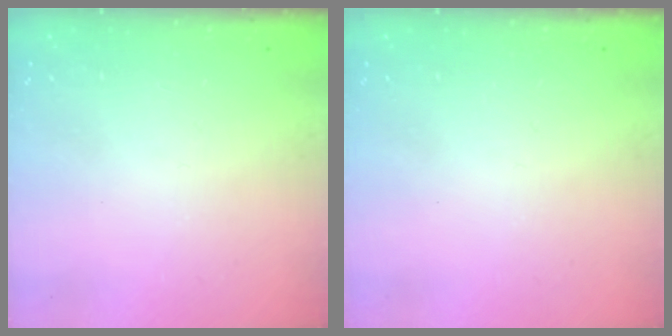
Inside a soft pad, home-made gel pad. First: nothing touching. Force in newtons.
{"total": 0.0}